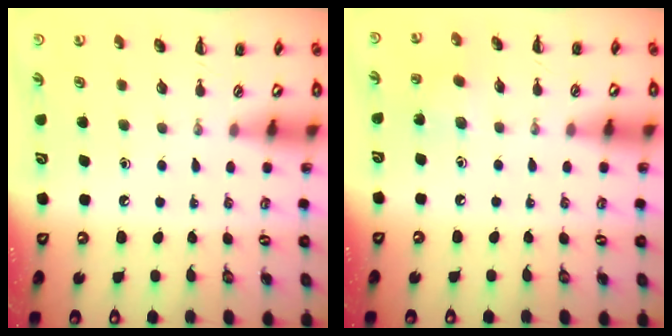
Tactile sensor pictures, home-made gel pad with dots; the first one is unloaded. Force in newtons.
{"total": 4.3, "press": 4.1, "slide": 1.3}